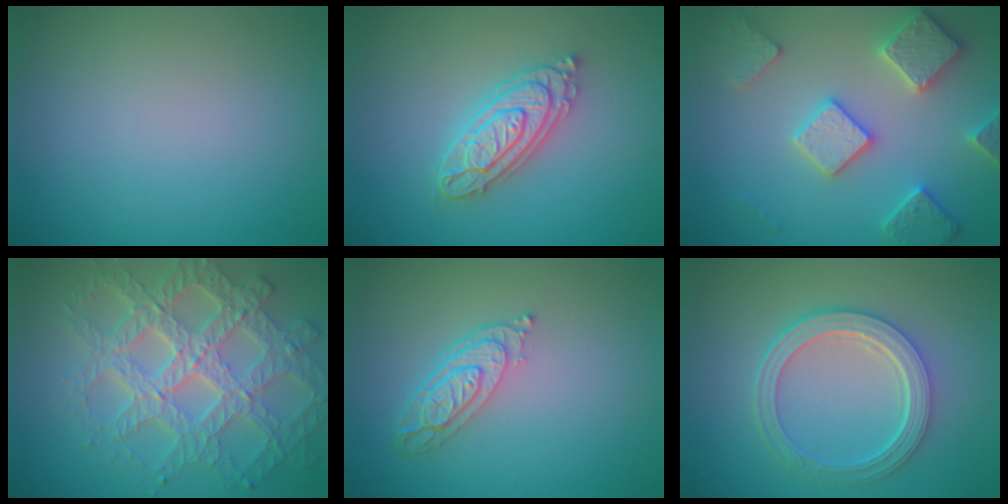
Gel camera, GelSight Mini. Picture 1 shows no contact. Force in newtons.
{"total": 4.3, "press": 4.3, "slide": 0.6}
{"total": 5.6, "press": 5.5, "slide": 1.1}
{"total": 7.2, "press": 6.1, "slide": 3.8}
{"total": 3.9, "press": 3.0, "slide": 2.5}
{"total": 5.2, "press": 3.9, "slide": 3.5}